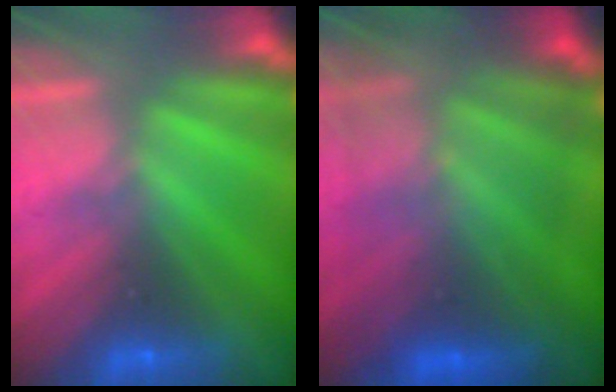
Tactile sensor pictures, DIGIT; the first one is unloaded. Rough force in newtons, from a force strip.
{"total": 10.6}